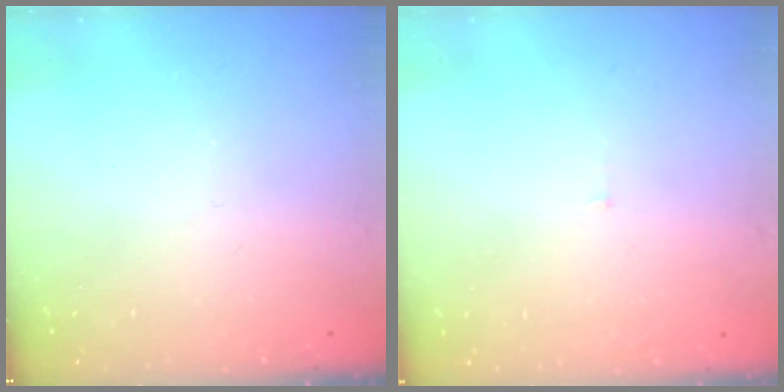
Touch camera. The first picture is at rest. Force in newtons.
{"total": 3.0, "press": 3.0, "slide": 0.2}